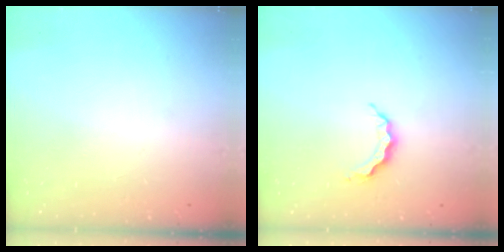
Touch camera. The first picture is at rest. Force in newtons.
{"total": 4.8, "press": 4.8, "slide": 0.4}